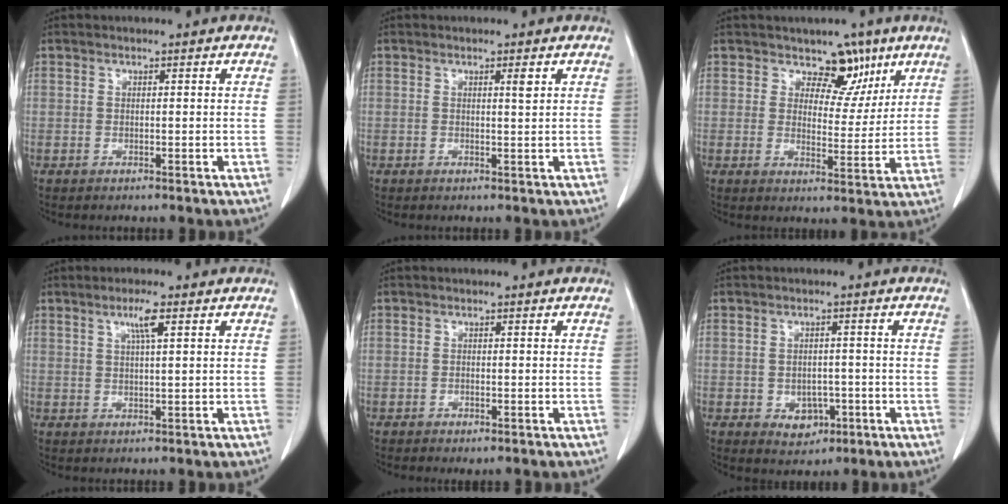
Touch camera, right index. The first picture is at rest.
{"total": 1.1, "force": [0.6, -0.1, 1.0], "torque": [-0.017, -0.003, 0.008]}
{"total": 5.9, "force": [4.0, 3.7, 2.2], "torque": [-0.010, -0.005, 0.059]}
{"total": 3.3, "force": [1.5, 0.0, 2.9], "torque": [-0.056, 0.001, 0.028]}
{"total": 1.4, "force": [-0.9, 0.5, 1.0], "torque": [-0.014, -0.002, -0.008]}
{"total": 4.1, "force": [-1.5, 3.1, 2.3], "torque": [-0.024, 0.004, -0.010]}